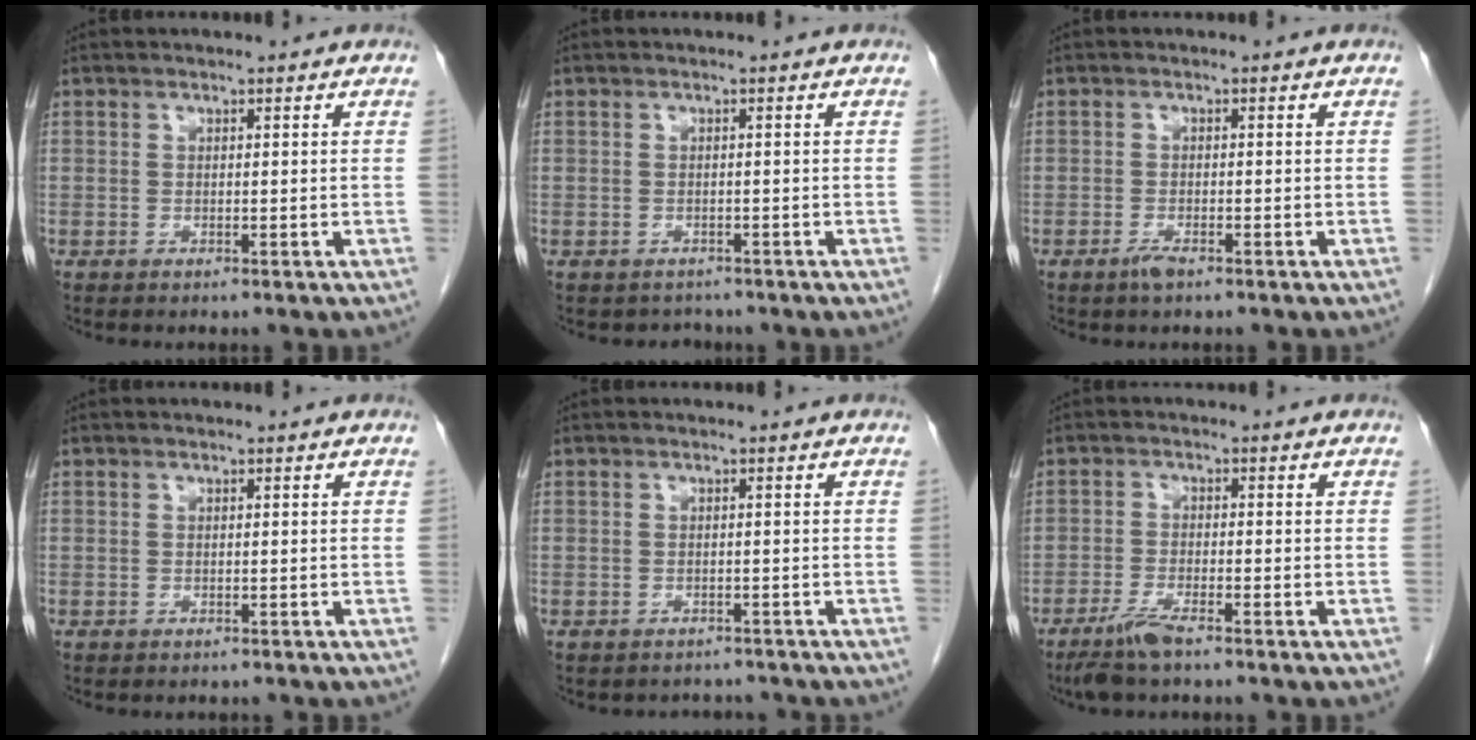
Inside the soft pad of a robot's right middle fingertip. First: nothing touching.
{"total": 1.8, "force": [-1.5, 0.9, -0.3], "torque": [-0.003, -0.001, -0.024]}
{"total": 1.8, "force": [-1.3, 0.3, 1.2], "torque": [-0.029, -0.002, -0.024]}
{"total": 0.7, "force": [-0.6, 0.3, 0.1], "torque": [-0.008, -0.001, -0.011]}
{"total": 2.9, "force": [-2.6, 1.2, -0.2], "torque": [0.002, 0.003, -0.036]}
{"total": 4.6, "force": [-3.5, 0.4, 3.0], "torque": [-0.071, -0.011, -0.067]}